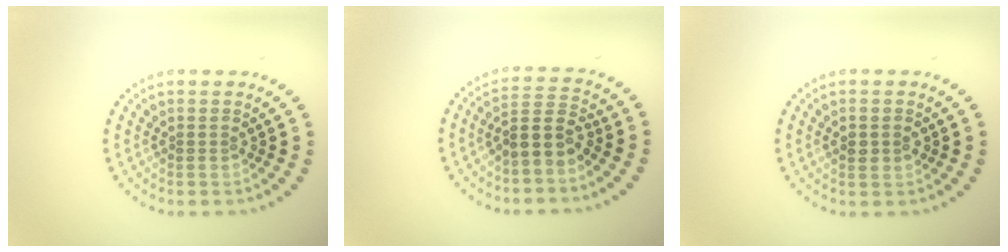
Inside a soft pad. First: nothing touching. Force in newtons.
{"total": 3.0, "press": 2.3, "slide": 1.8}
{"total": 1.2, "press": 1.2, "slide": 0.2}